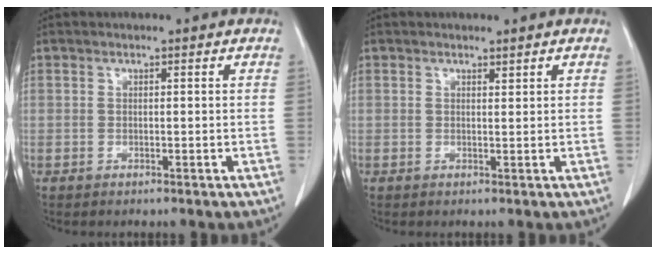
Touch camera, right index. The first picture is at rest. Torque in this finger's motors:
{"motor_torque": [-0.31, 0.13, 0.01, 0.00]}